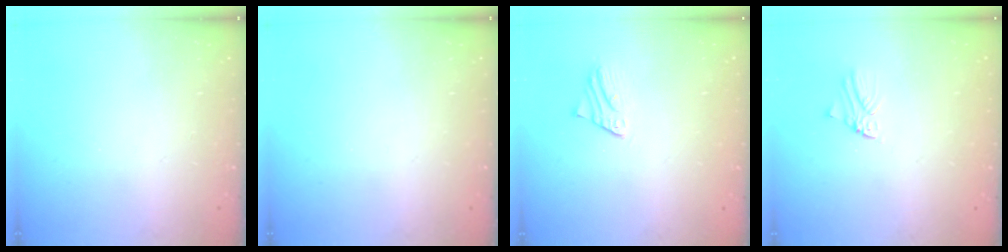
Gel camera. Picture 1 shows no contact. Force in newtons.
{"total": 0.0}
{"total": 2.0, "press": 2.0, "slide": 0.1}
{"total": 0.7, "press": 0.7, "slide": 0.1}